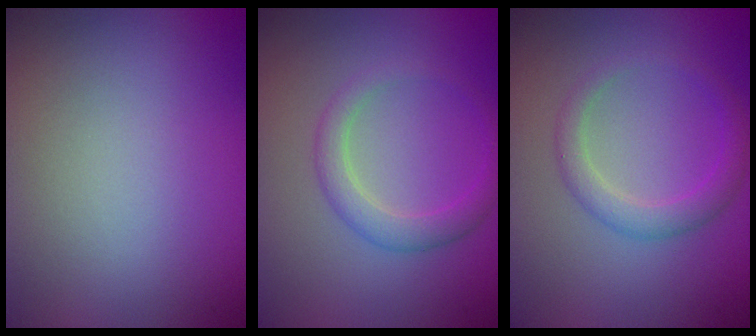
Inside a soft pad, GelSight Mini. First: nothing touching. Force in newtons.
{"total": 2.4, "press": 2.4, "slide": 0.1}
{"total": 2.3, "press": 2.3, "slide": 0.0}